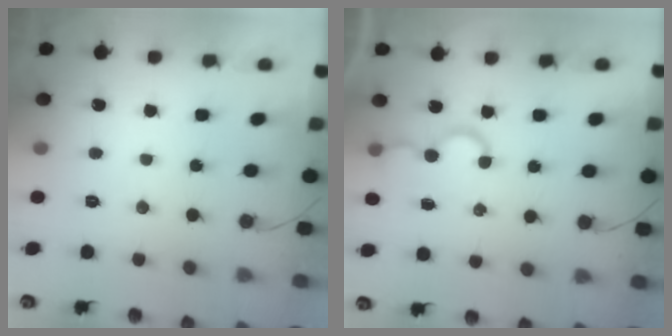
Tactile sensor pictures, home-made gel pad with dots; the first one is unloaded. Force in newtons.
{"total": 5.1, "press": 5.1, "slide": 0.4}